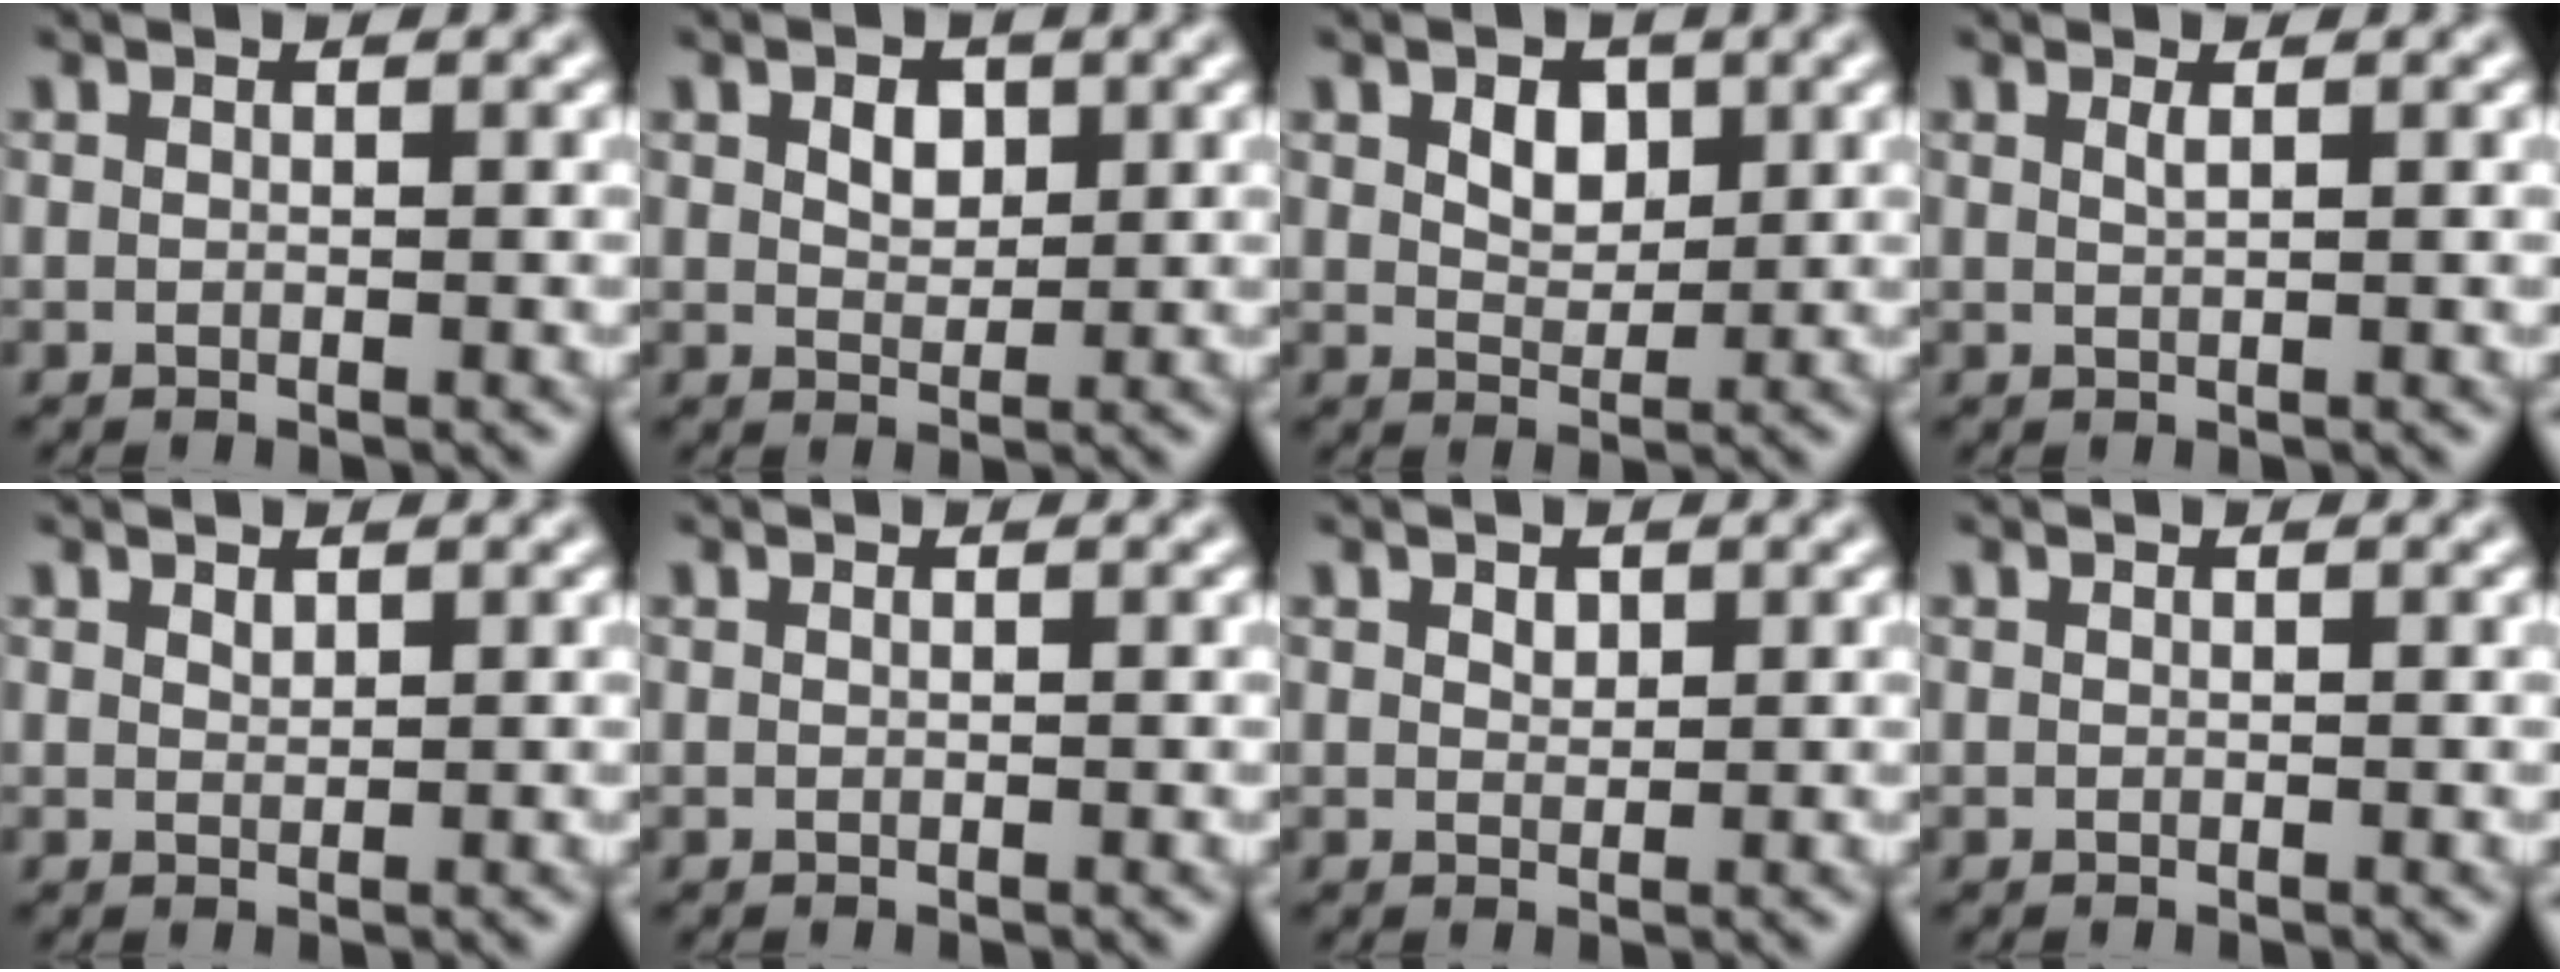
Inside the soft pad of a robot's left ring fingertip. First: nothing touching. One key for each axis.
{"total": 2.1, "fx": 0.9, "fy": 1.4, "fz": 1.3, "tx": -0.026, "ty": -0.001, "tz": 0.016}
{"total": 2.6, "fx": 1.0, "fy": 1.8, "fz": 1.6, "tx": -0.033, "ty": -0.001, "tz": 0.017}
{"total": 0.8, "fx": 0.4, "fy": 0.2, "fz": 0.6, "tx": -0.008, "ty": 0.000, "tz": 0.007}
{"total": 0.7, "fx": 0.6, "fy": 0.3, "fz": 0.3, "tx": -0.007, "ty": -0.002, "tz": 0.014}
{"total": 0.0}
{"total": 0.9, "fx": 0.6, "fy": 0.6, "fz": 0.4, "tx": -0.008, "ty": -0.002, "tz": 0.010}
{"total": 0.0}